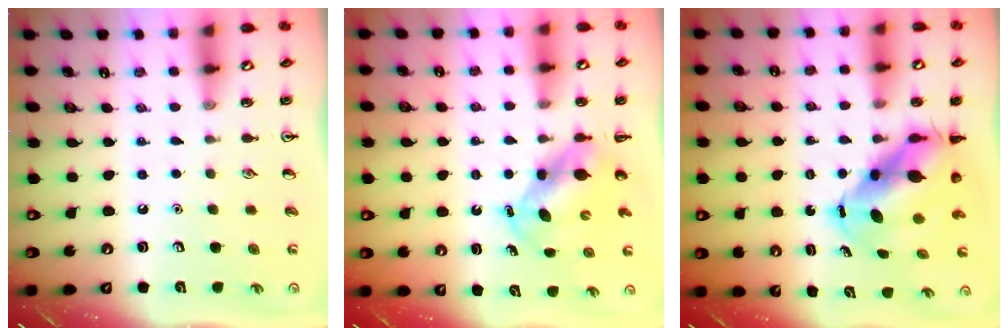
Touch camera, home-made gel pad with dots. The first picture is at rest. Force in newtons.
{"total": 5.6, "press": 5.5, "slide": 0.8}
{"total": 8.7, "press": 8.5, "slide": 1.9}